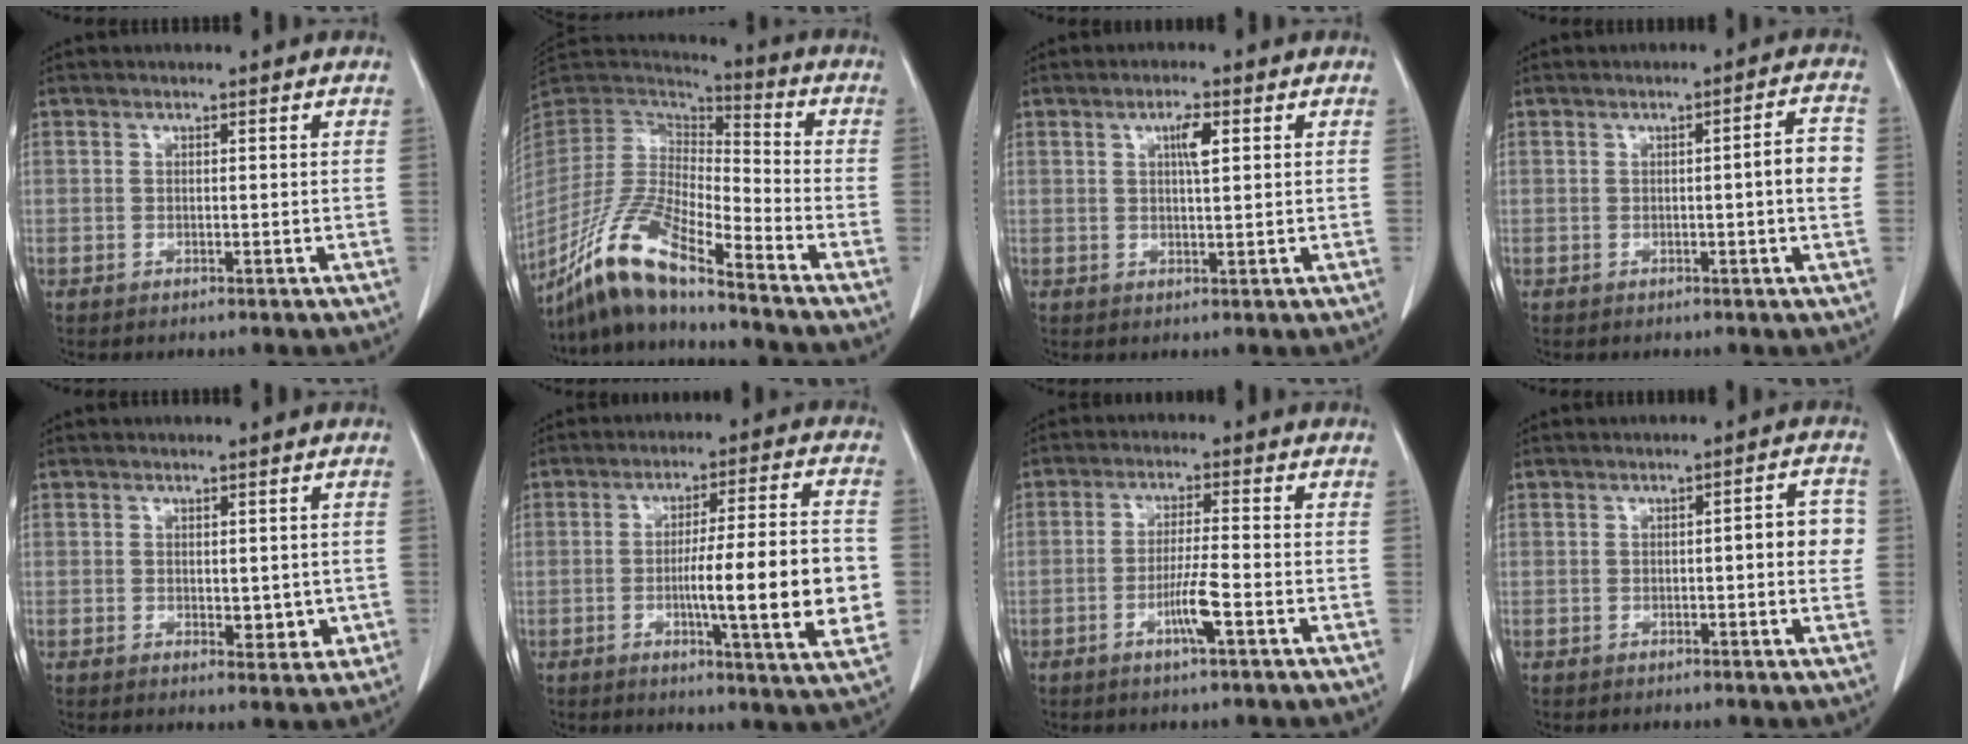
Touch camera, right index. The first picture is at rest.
{"total": 15.0, "force": [-11.8, 2.2, 8.9], "torque": [-0.182, -0.010, -0.225]}
{"total": 3.1, "force": [1.1, 0.5, 2.8], "torque": [-0.050, 0.000, 0.018]}
{"total": 4.5, "force": [-0.2, 0.2, 4.5], "torque": [-0.058, 0.007, -0.006]}
{"total": 3.5, "force": [-0.3, 1.9, 3.0], "torque": [-0.030, -0.006, 0.005]}
{"total": 15.6, "force": [-2.4, 0.5, 15.4], "torque": [-0.217, -0.002, -0.035]}
{"total": 4.9, "force": [-2.1, -0.2, 4.4], "torque": [-0.085, -0.007, -0.042]}
{"total": 4.4, "force": [-0.1, 1.0, 4.3], "torque": [-0.049, 0.012, -0.006]}